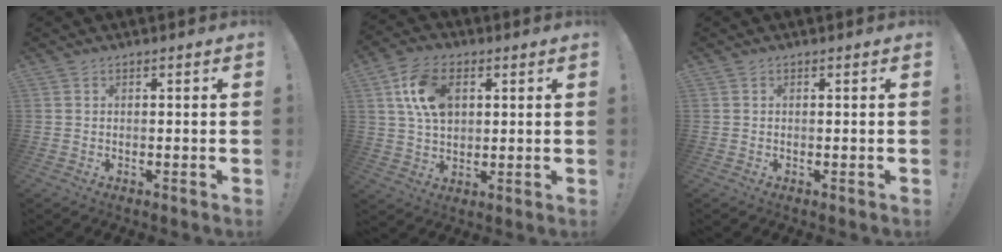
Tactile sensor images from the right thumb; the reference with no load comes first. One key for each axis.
{"total": 12.9, "fx": 4.0, "fy": 8.5, "fz": 8.8, "tx": -0.163, "ty": 0.008, "tz": 0.076}
{"total": 0.0}